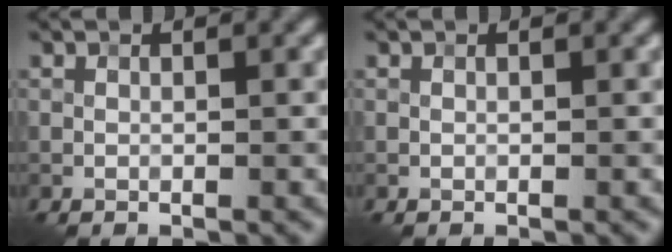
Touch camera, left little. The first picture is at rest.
{"total": 0.0}